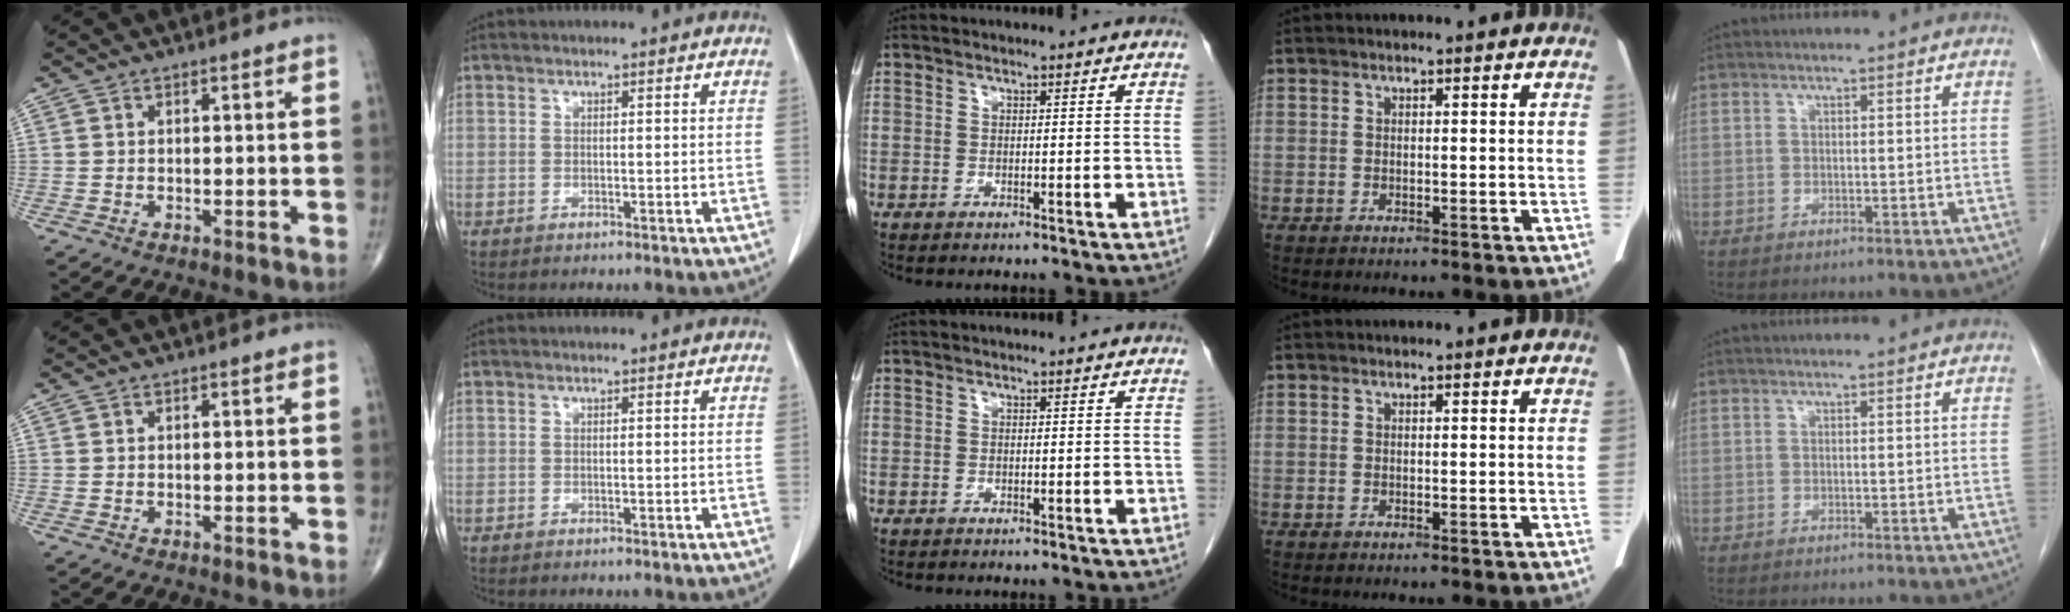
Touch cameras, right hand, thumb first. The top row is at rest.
{}